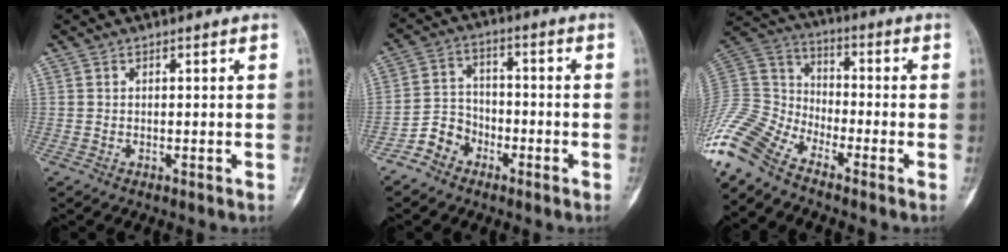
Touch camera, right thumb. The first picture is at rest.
{"total": 5.4, "force": [-4.0, 3.6, 0.4], "torque": [0.019, 0.041, -0.085]}
{"total": 14.8, "force": [-11.7, 6.2, 6.6], "torque": [-0.145, 0.060, -0.243]}